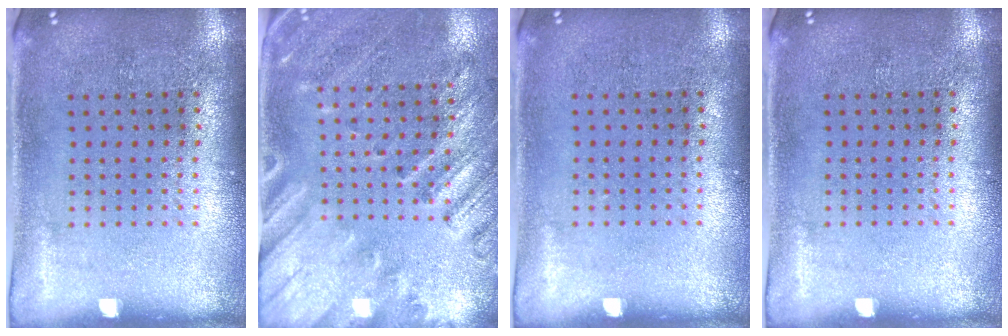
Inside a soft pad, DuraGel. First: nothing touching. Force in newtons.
{"total": 2.4, "press": 2.0, "slide": 1.5}
{"total": 0.0}
{"total": 0.0}